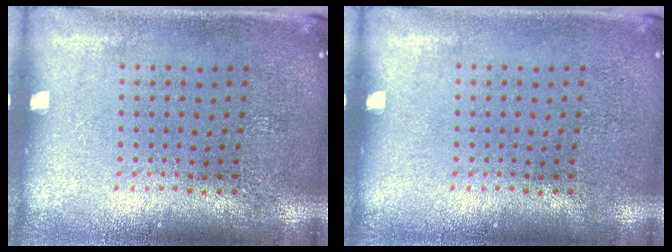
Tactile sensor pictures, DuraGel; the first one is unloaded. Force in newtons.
{"total": 0.0}